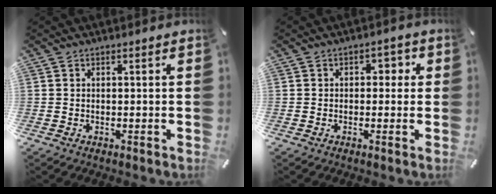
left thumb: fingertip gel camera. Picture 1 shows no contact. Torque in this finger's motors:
{"motor_torque": [0.37, 0.48, 0.32, -0.27, 0.01]}